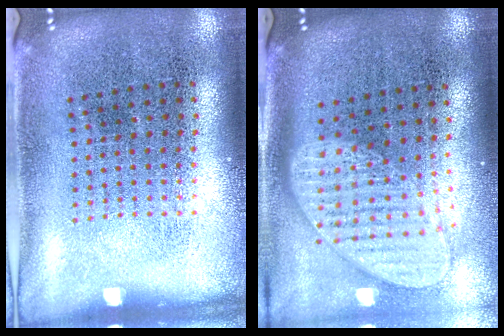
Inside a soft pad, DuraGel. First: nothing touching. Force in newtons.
{"total": 2.0, "press": 1.6, "slide": 1.2}